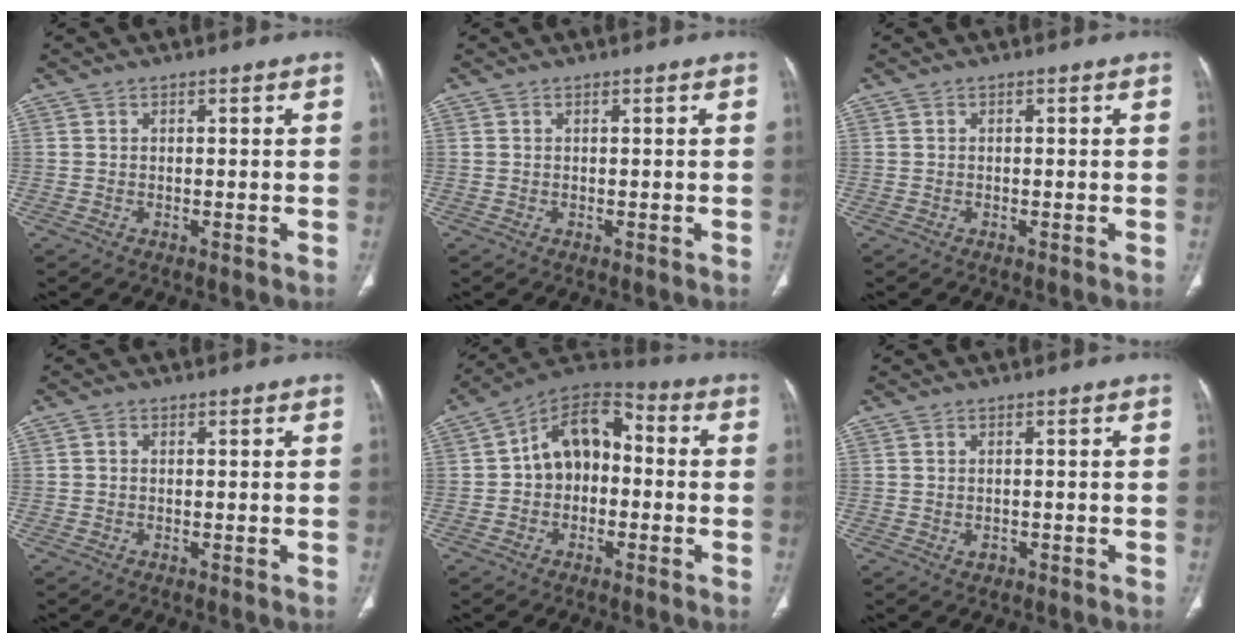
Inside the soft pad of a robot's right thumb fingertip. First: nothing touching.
{"total": 0.0}
{"total": 0.0}
{"total": 0.5, "force": [0.0, 0.5, 0.2], "torque": [-0.002, 0.001, -0.001]}
{"total": 12.3, "force": [-0.2, 8.6, 8.7], "torque": [-0.107, 0.044, -0.021]}
{"total": 1.3, "force": [-0.4, 0.9, 0.7], "torque": [-0.010, 0.003, -0.002]}